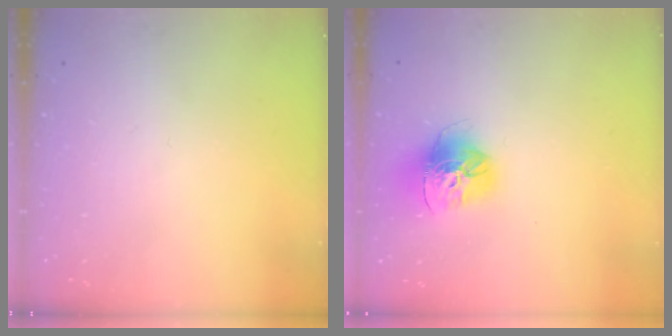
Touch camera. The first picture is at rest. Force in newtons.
{"total": 16.3, "press": 16.2, "slide": 1.5}